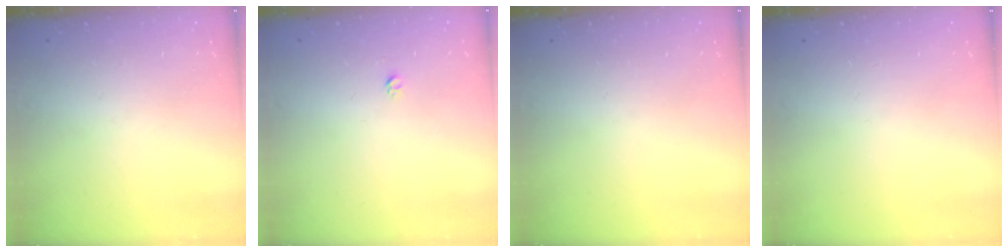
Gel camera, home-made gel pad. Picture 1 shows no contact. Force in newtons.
{"total": 2.7, "press": 2.7, "slide": 0.3}
{"total": 0.0}
{"total": 0.0}